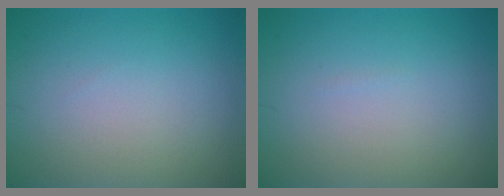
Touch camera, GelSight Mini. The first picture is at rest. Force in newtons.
{"total": 0.0}